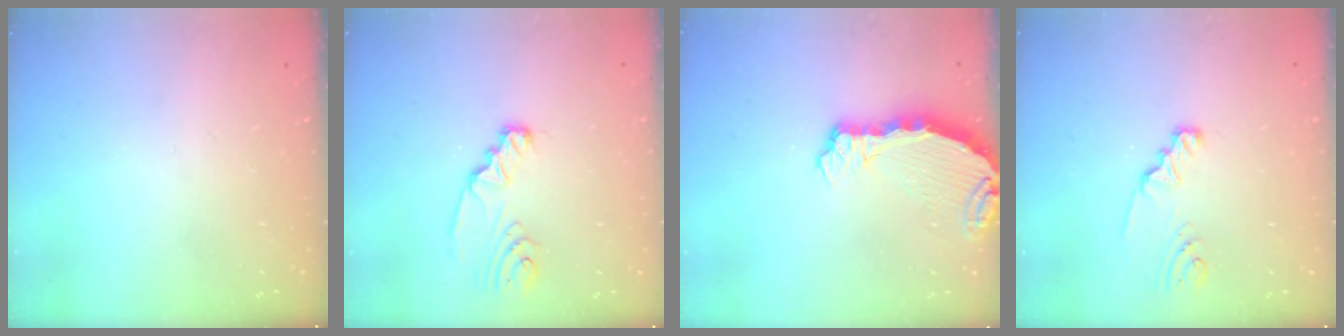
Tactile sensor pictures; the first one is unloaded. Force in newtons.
{"total": 4.7, "press": 4.6, "slide": 0.5}
{"total": 5.7, "press": 5.6, "slide": 0.6}
{"total": 2.1, "press": 2.1, "slide": 0.3}